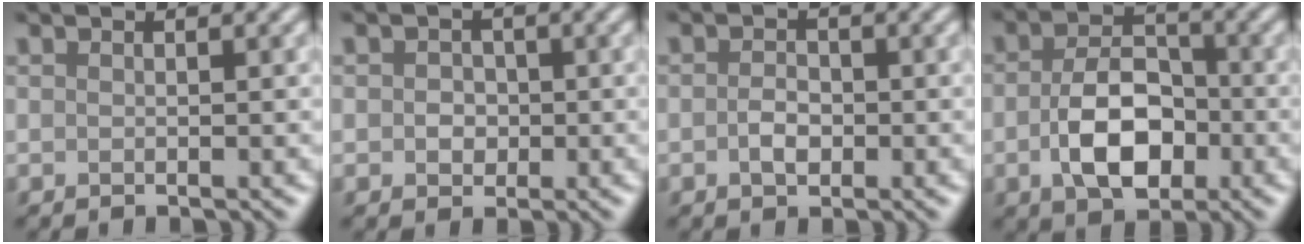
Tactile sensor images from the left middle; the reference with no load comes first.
{"total": 1.8, "force": [0.0, 1.6, 0.8], "torque": [-0.001, -0.001, -0.007]}
{"total": 1.8, "force": [-0.4, 1.2, 1.3], "torque": [-0.025, 0.001, -0.011]}
{"total": 6.4, "force": [-1.5, 4.0, 4.8], "torque": [-0.090, -0.004, -0.028]}